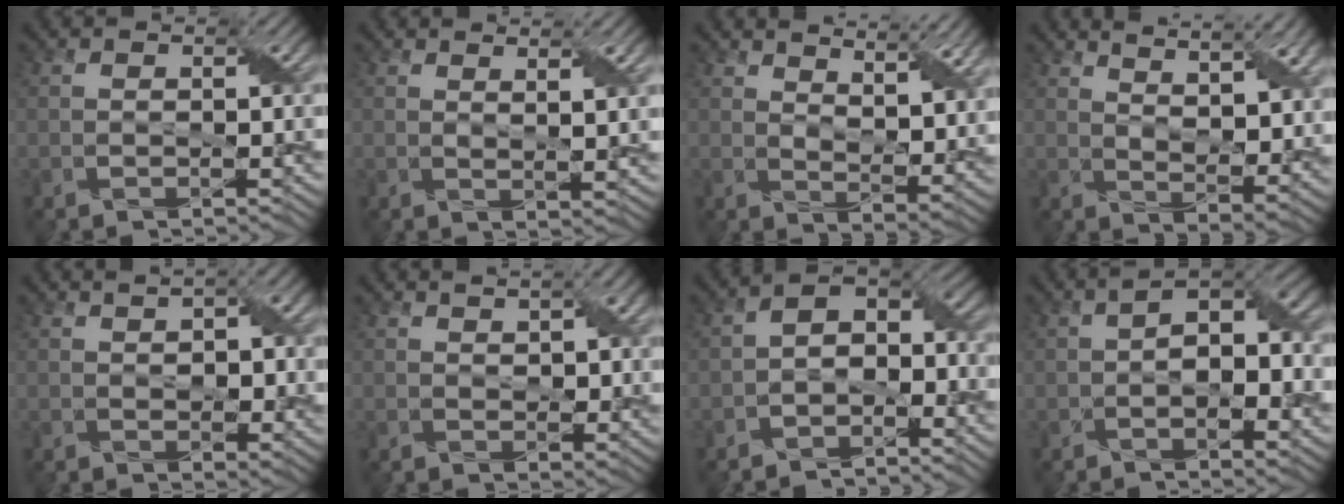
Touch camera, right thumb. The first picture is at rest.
{"total": 3.1, "force": [1.8, 0.4, 2.4], "torque": [-0.049, -0.002, 0.035]}
{"total": 8.9, "force": [6.5, 2.9, 5.5], "torque": [-0.097, -0.007, 0.100]}
{"total": 10.5, "force": [7.0, 3.2, 7.1], "torque": [-0.125, 0.005, 0.101]}
{"total": 4.1, "force": [1.3, 2.4, 3.2], "torque": [-0.049, -0.005, 0.029]}
{"total": 3.0, "force": [1.6, 1.5, 2.1], "torque": [-0.039, -0.001, 0.035]}
{"total": 5.3, "force": [-2.5, 3.2, 3.4], "torque": [-0.047, 0.005, -0.055]}
{"total": 8.1, "force": [-0.5, 4.2, 6.9], "torque": [-0.113, -0.004, -0.006]}